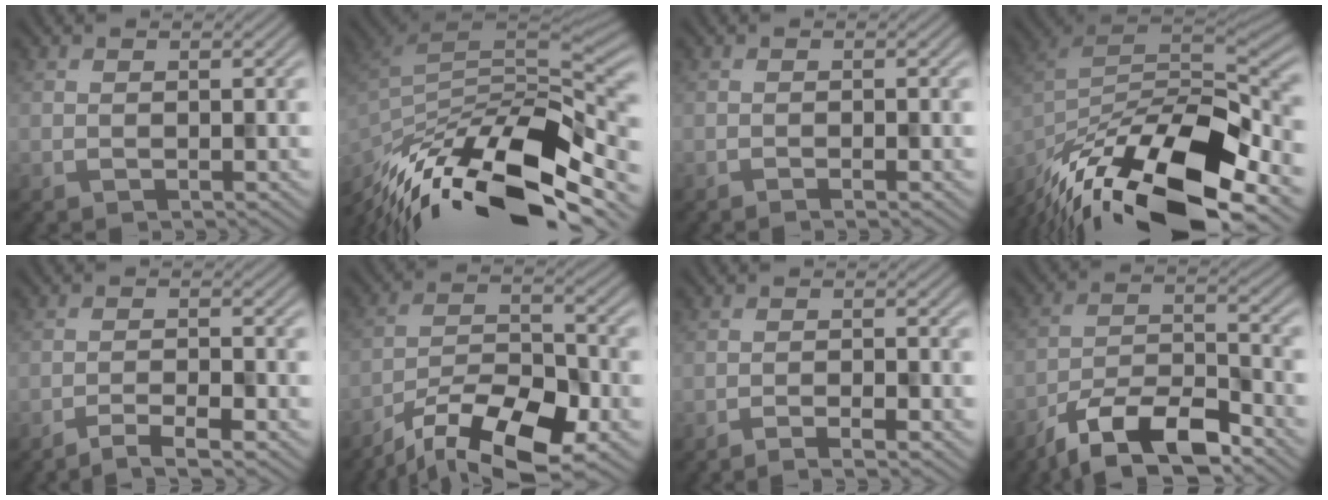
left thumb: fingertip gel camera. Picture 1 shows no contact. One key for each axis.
{"total": 16.8, "fx": -10.4, "fy": 7.0, "fz": 11.2, "tx": -0.247, "ty": -0.026, "tz": -0.175}
{"total": 0.6, "fx": -0.4, "fy": 0.0, "fz": 0.4, "tx": -0.010, "ty": 0.002, "tz": -0.009}
{"total": 18.4, "fx": -11.5, "fy": 7.8, "fz": 12.1, "tx": -0.264, "ty": -0.022, "tz": -0.190}
{"total": 3.2, "fx": -2.4, "fy": 0.4, "fz": 2.1, "tx": -0.038, "ty": 0.006, "tz": -0.050}
{"total": 13.5, "fx": -9.7, "fy": 4.4, "fz": 8.3, "tx": -0.160, "ty": -0.005, "tz": -0.179}
{"total": 2.0, "fx": -1.4, "fy": 0.1, "fz": 1.4, "tx": -0.028, "ty": 0.007, "tz": -0.030}
{"total": 10.8, "fx": -7.8, "fy": 3.5, "fz": 6.6, "tx": -0.117, "ty": 0.000, "tz": -0.159}